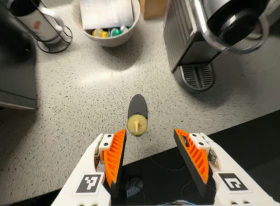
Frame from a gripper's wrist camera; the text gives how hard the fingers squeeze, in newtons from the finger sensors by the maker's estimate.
{"total": 0.0}